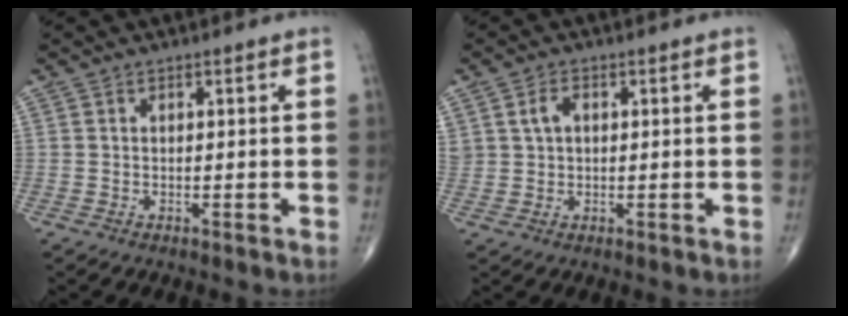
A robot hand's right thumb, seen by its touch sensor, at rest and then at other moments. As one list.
[{"total": 3.2, "force": [0.9, 2.2, 2.2], "torque": [-0.040, 0.005, 0.022]}]